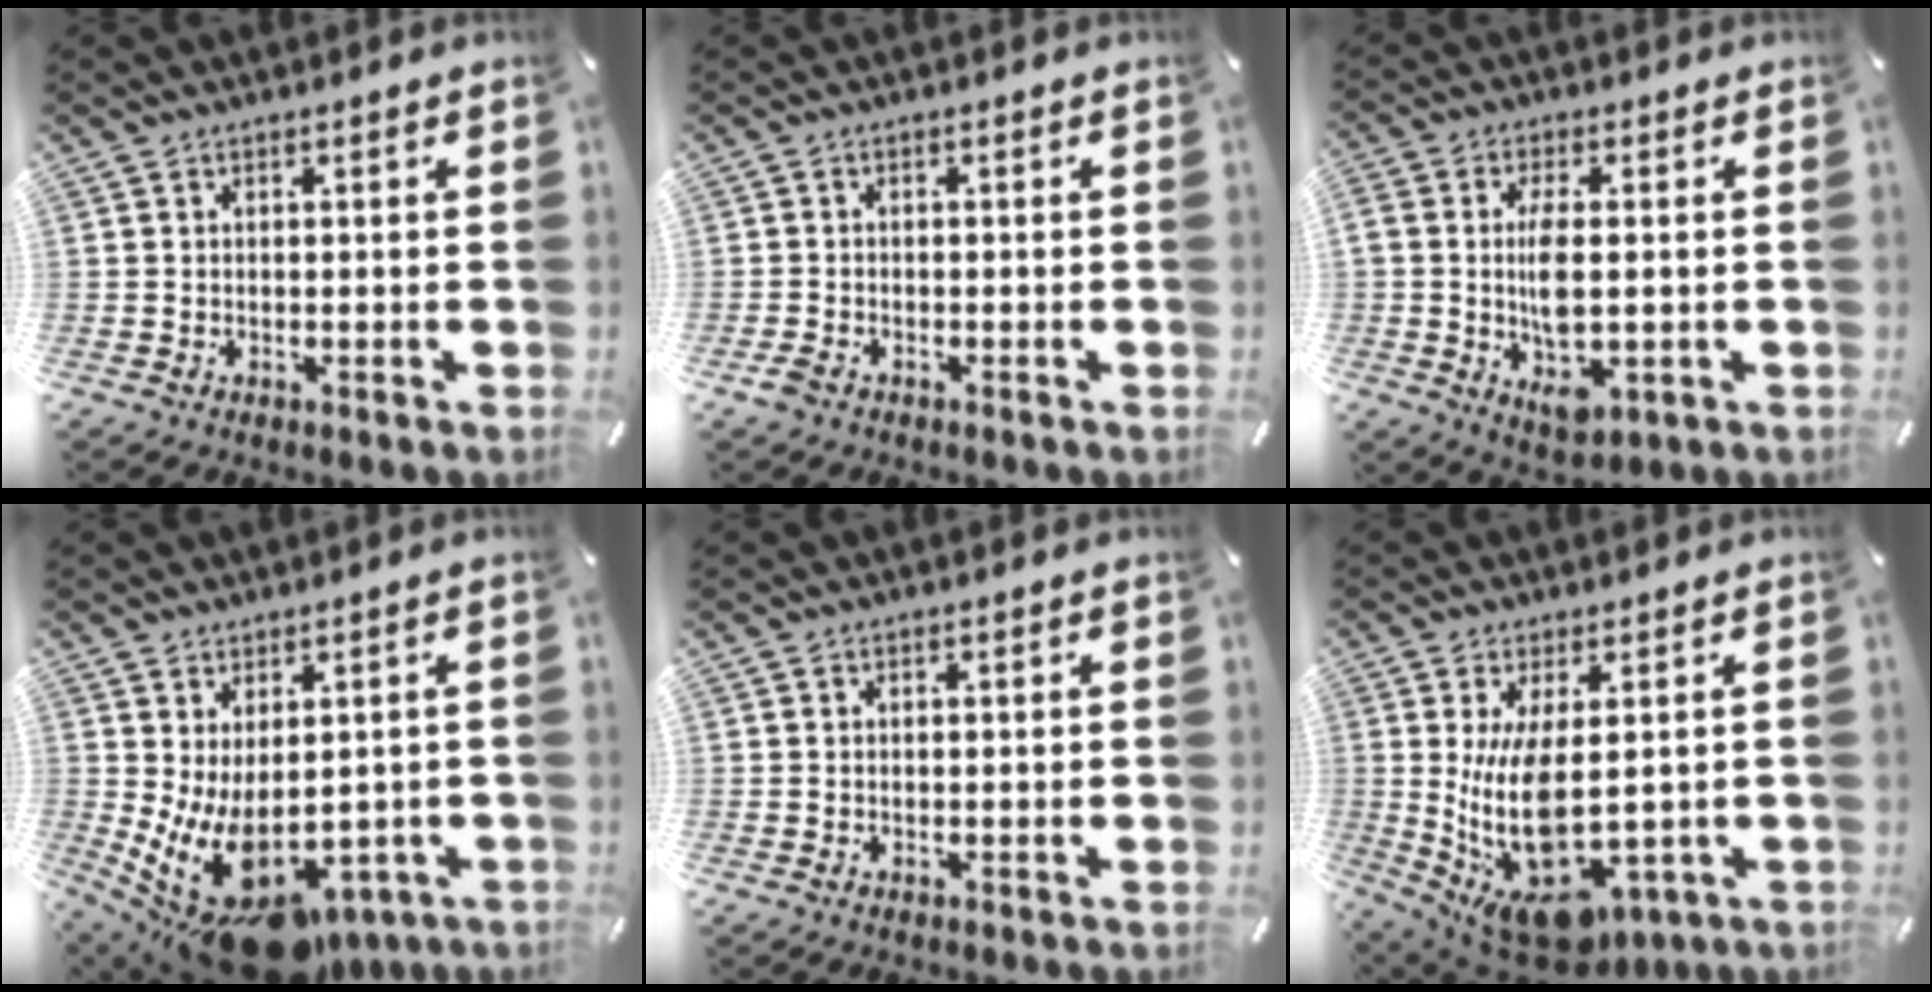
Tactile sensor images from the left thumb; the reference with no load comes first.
{"total": 1.6, "force": [-1.2, 0.7, 0.7], "torque": [-0.027, -0.003, -0.027]}
{"total": 9.9, "force": [-0.4, 4.9, 8.5], "torque": [-0.148, -0.012, -0.006]}
{"total": 14.4, "force": [-3.9, 8.5, 11.0], "torque": [-0.175, -0.003, -0.049]}
{"total": 0.0}
{"total": 15.9, "force": [0.9, 7.7, 13.9], "torque": [-0.276, -0.042, 0.032]}